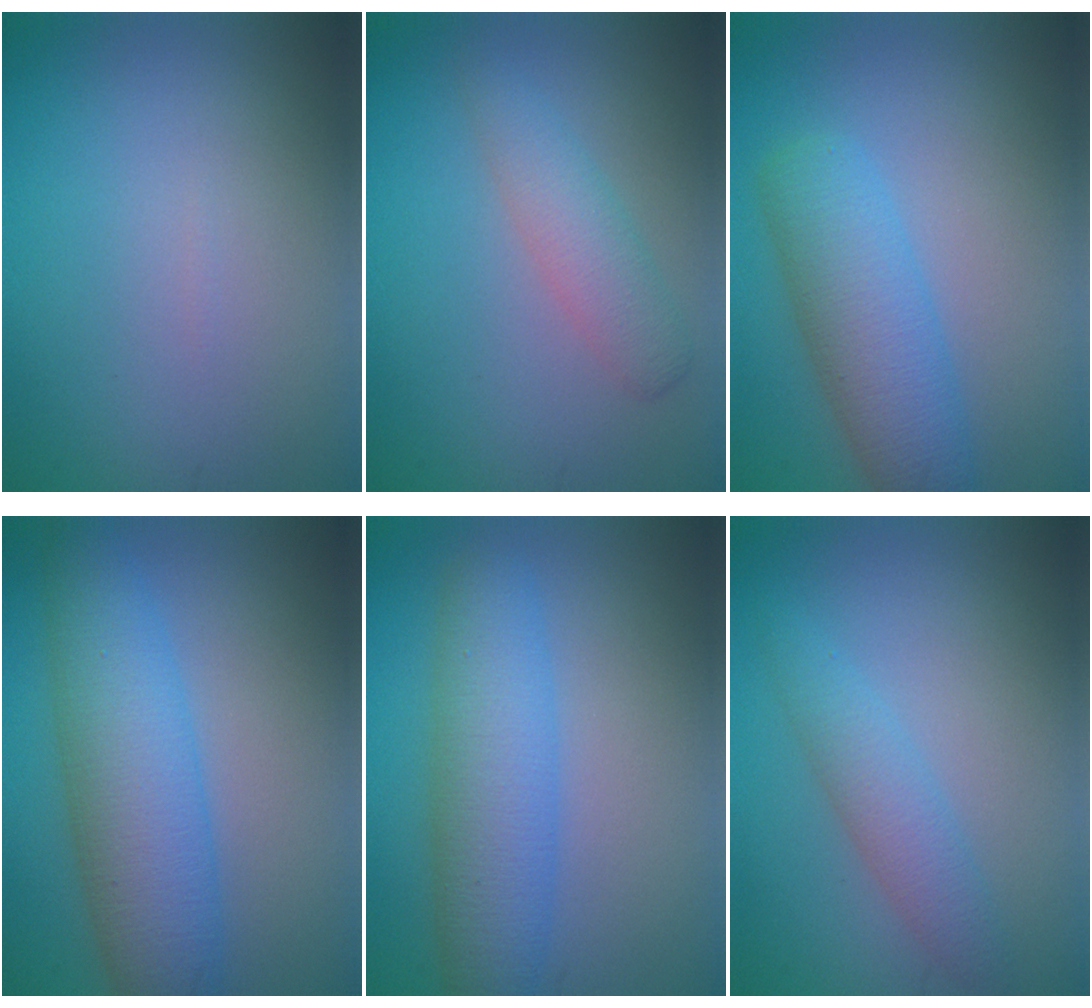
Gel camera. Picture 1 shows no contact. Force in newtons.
{"total": 2.8, "press": 2.8, "slide": 0.1}
{"total": 5.6, "press": 5.6, "slide": 0.2}
{"total": 7.2, "press": 7.2, "slide": 0.2}
{"total": 5.7, "press": 5.7, "slide": 0.1}
{"total": 2.7, "press": 2.7, "slide": 0.1}